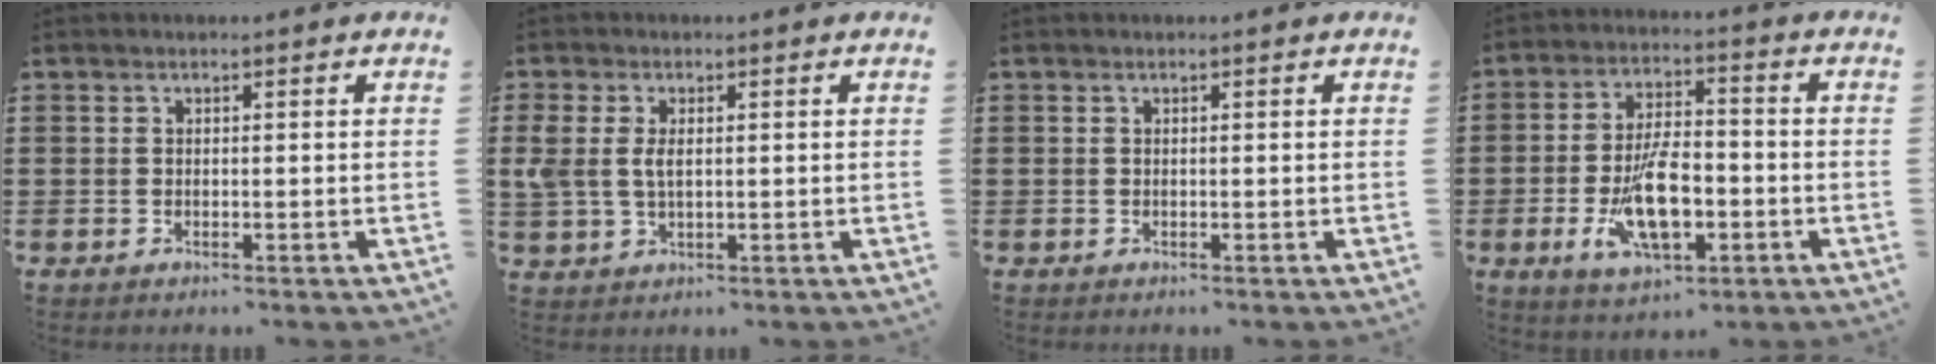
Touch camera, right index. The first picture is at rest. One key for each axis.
{"total": 3.9, "fx": 0.6, "fy": 2.1, "fz": 3.2, "tx": -0.082, "ty": 0.003, "tz": 0.004}
{"total": 0.0}
{"total": 10.9, "fx": -3.3, "fy": 4.7, "fz": 9.2, "tx": -0.178, "ty": -0.007, "tz": -0.058}